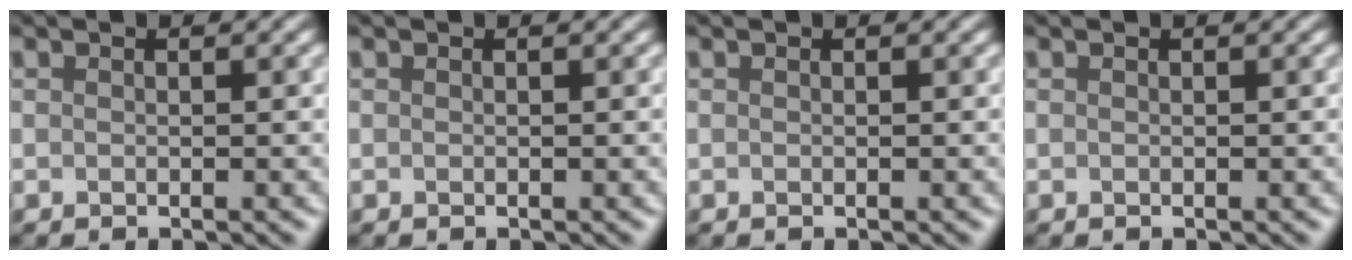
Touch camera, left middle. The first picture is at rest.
{"total": 0.0}
{"total": 0.0}
{"total": 0.0}